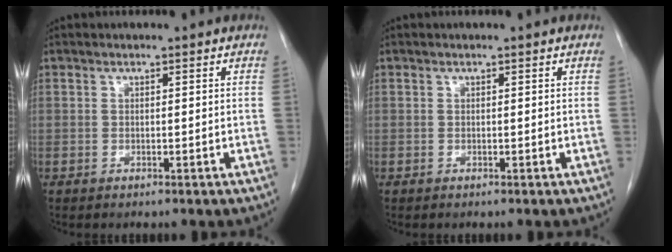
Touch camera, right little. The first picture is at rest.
{"total": 0.0}